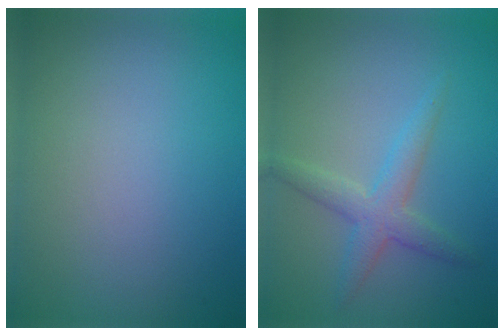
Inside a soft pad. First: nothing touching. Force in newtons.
{"total": 2.9, "press": 2.9, "slide": 0.3}